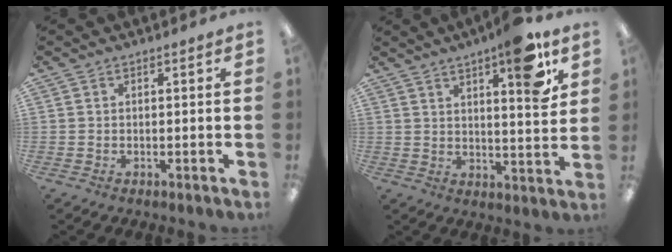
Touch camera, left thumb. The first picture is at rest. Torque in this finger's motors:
{"motor_torque": [1.90, 1.95, 1.31, -0.73, 0.10]}